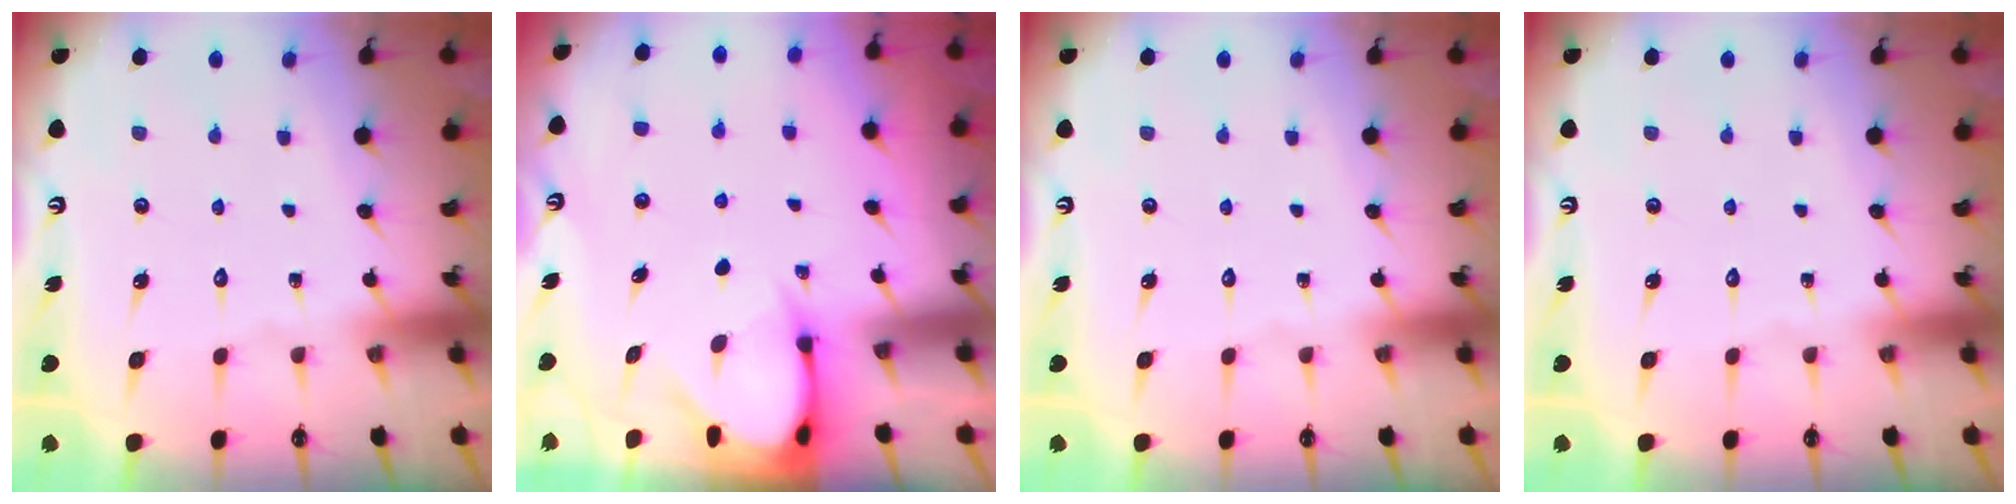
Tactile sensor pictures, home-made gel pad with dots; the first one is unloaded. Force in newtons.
{"total": 4.0, "press": 4.0, "slide": 0.4}
{"total": 0.0}
{"total": 0.0}